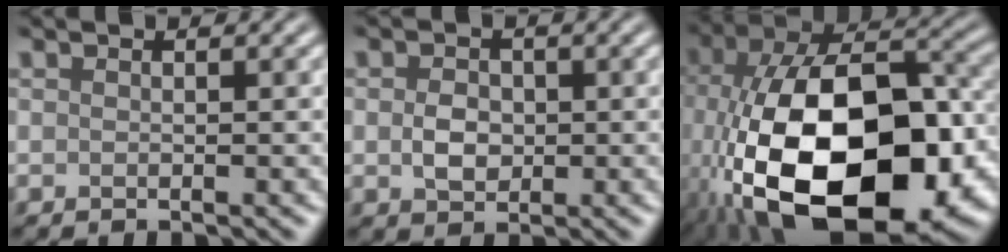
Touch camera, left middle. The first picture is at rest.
{"total": 2.4, "force": [0.0, 1.9, 1.5], "torque": [-0.029, 0.000, -0.003]}
{"total": 18.6, "force": [-6.0, 9.9, 14.6], "torque": [-0.260, -0.021, -0.094]}